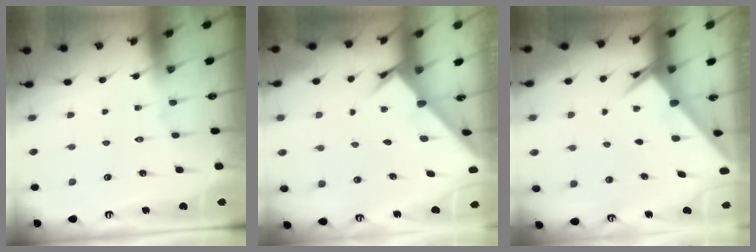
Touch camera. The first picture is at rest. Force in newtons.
{"total": 2.6, "press": 2.6, "slide": 0.3}
{"total": 2.4, "press": 2.4, "slide": 0.3}